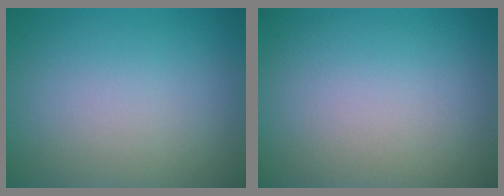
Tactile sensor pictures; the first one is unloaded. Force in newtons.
{"total": 0.0}